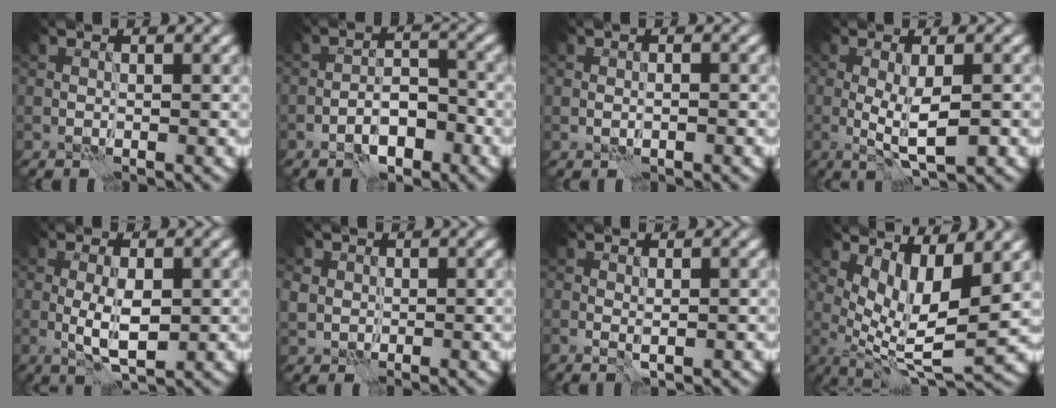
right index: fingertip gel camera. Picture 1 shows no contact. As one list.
[{"total": 3.8, "force": [-2.5, 1.4, 2.4], "torque": [-0.028, 0.008, -0.044]}, {"total": 0.9, "force": [-0.4, 0.4, 0.7], "torque": [-0.013, -0.004, -0.004]}, {"total": 4.0, "force": [-0.6, 0.6, 4.0], "torque": [-0.072, -0.005, -0.009]}, {"total": 3.8, "force": [-0.4, 1.3, 3.6], "torque": [-0.068, -0.003, -0.006]}, {"total": 2.2, "force": [0.7, 2.0, 0.5], "torque": [-0.022, -0.001, 0.021]}, {"total": 0.8, "force": [-0.1, 0.1, 0.8], "torque": [-0.015, -0.002, 0.001]}, {"total": 6.7, "force": [2.3, 2.0, 6.0], "torque": [-0.113, -0.014, 0.050]}]